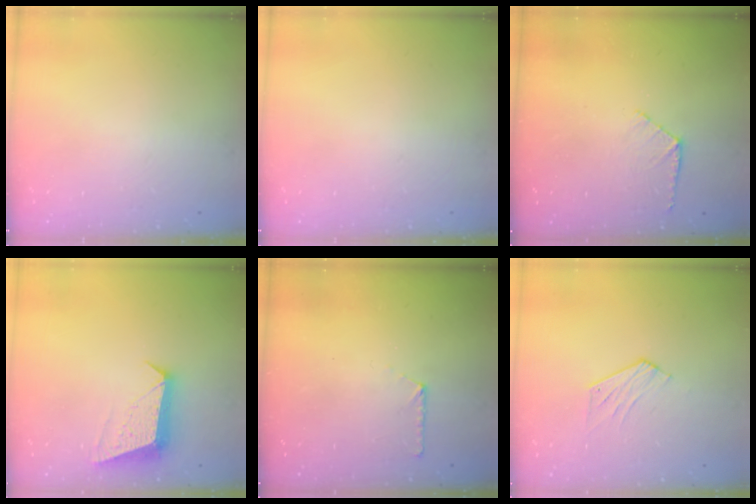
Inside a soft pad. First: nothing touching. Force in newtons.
{"total": 0.0}
{"total": 6.1, "press": 6.1, "slide": 0.6}
{"total": 9.5, "press": 9.5, "slide": 0.5}
{"total": 5.2, "press": 5.1, "slide": 0.6}
{"total": 5.4, "press": 5.4, "slide": 0.5}